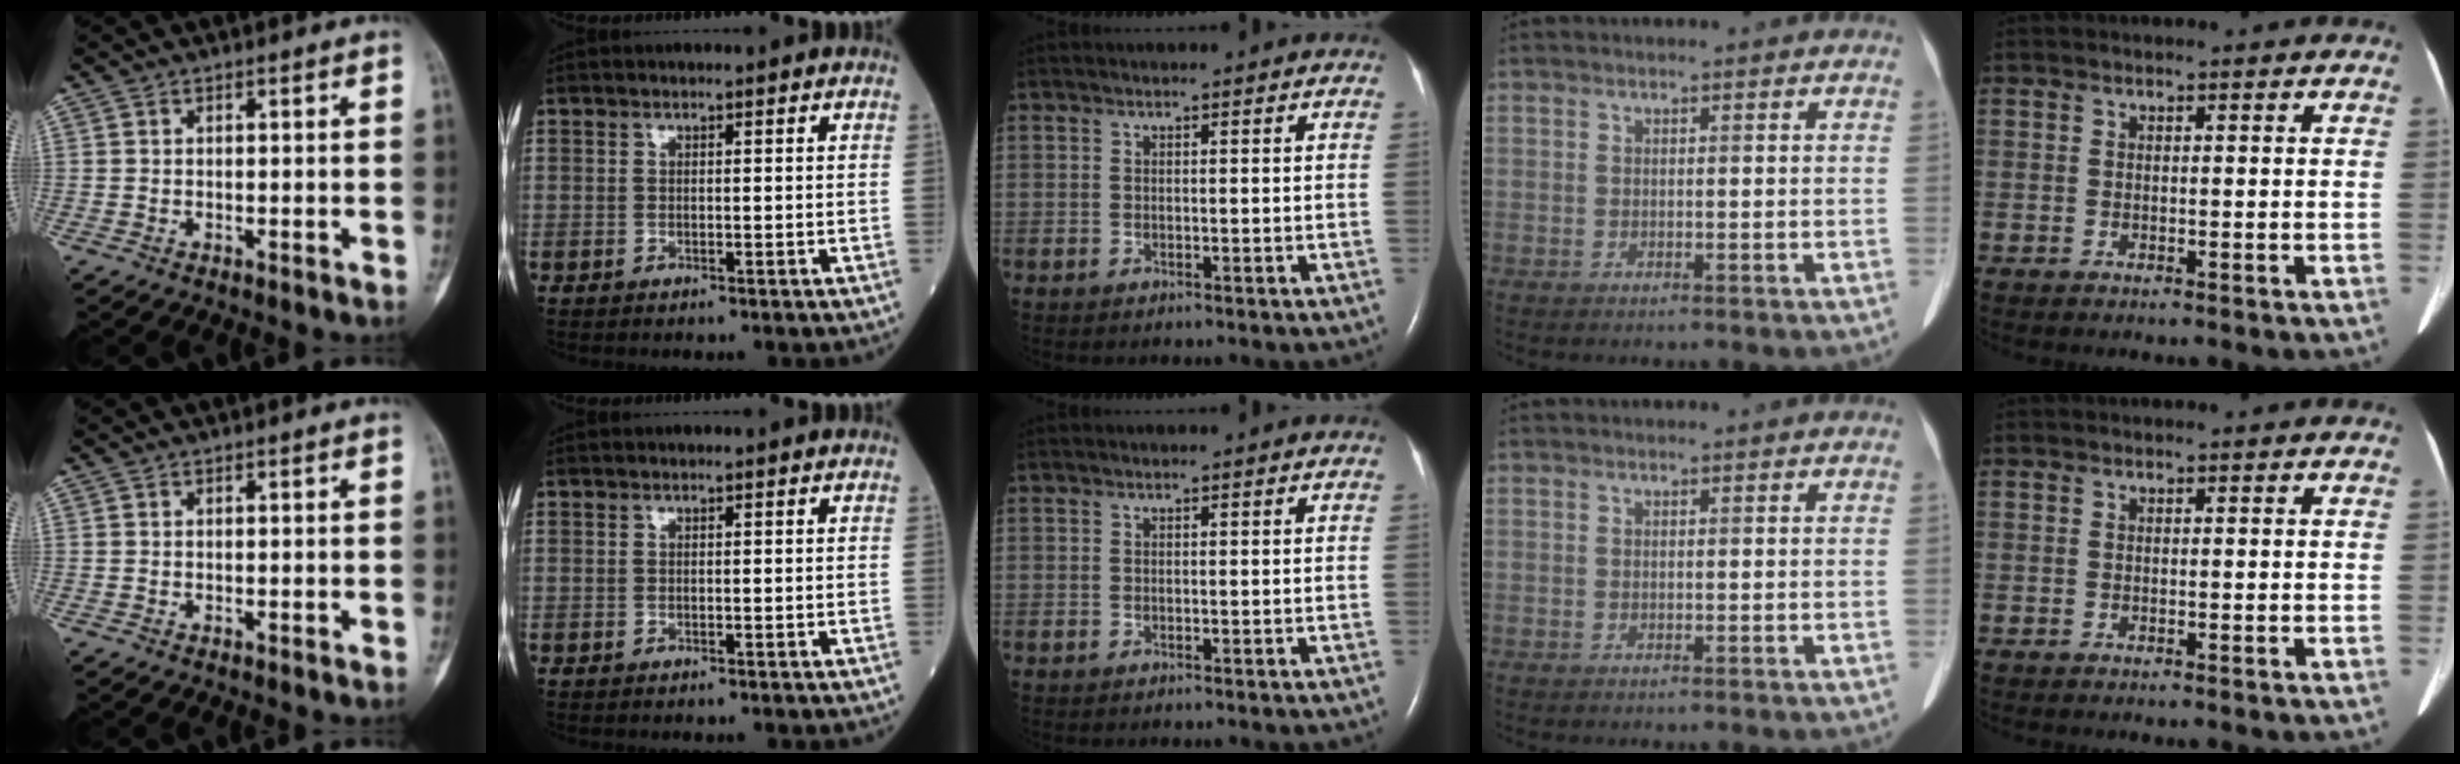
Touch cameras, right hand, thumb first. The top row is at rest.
{}